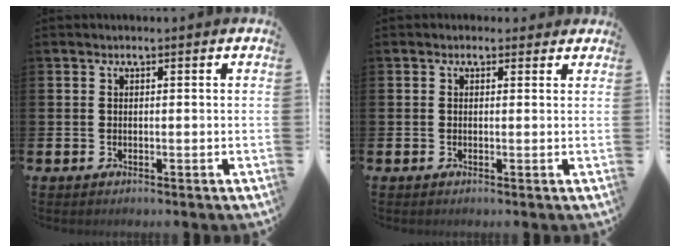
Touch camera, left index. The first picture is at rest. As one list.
[{"total": 0.8, "force": [0.4, 0.7, 0.1], "torque": [0.003, 0.007, 0.005]}]